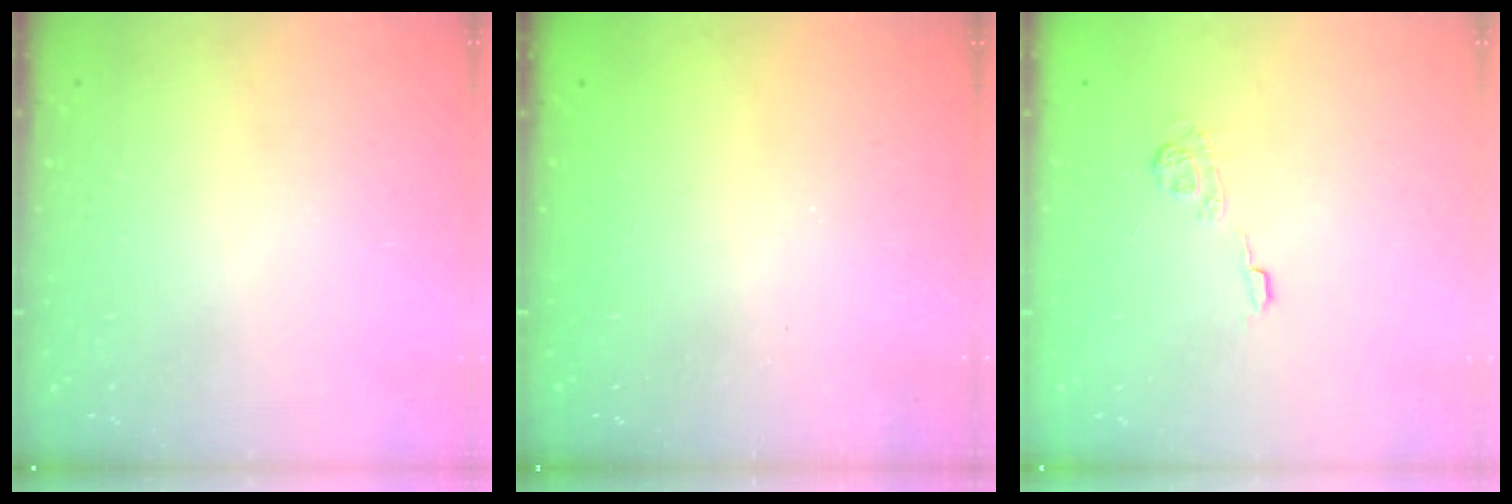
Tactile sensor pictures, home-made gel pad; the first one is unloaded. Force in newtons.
{"total": 2.5, "press": 2.4, "slide": 0.8}
{"total": 5.7, "press": 5.6, "slide": 0.7}